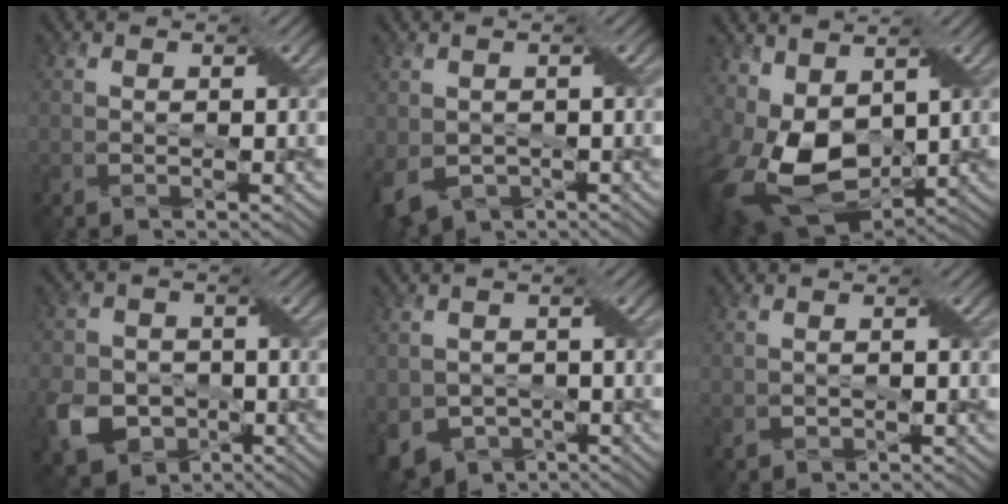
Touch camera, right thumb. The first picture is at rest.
{"total": 5.1, "force": [-1.6, 3.8, 3.0], "torque": [-0.081, -0.015, -0.026]}
{"total": 14.1, "force": [0.4, 9.3, 10.5], "torque": [-0.253, -0.029, 0.015]}
{"total": 7.8, "force": [-2.9, 6.2, 3.7], "torque": [-0.097, -0.019, -0.064]}
{"total": 6.2, "force": [-2.5, 4.7, 3.2], "torque": [-0.081, -0.020, -0.044]}
{"total": 1.1, "force": [-0.3, 0.7, 0.8], "torque": [-0.020, -0.002, 0.000]}